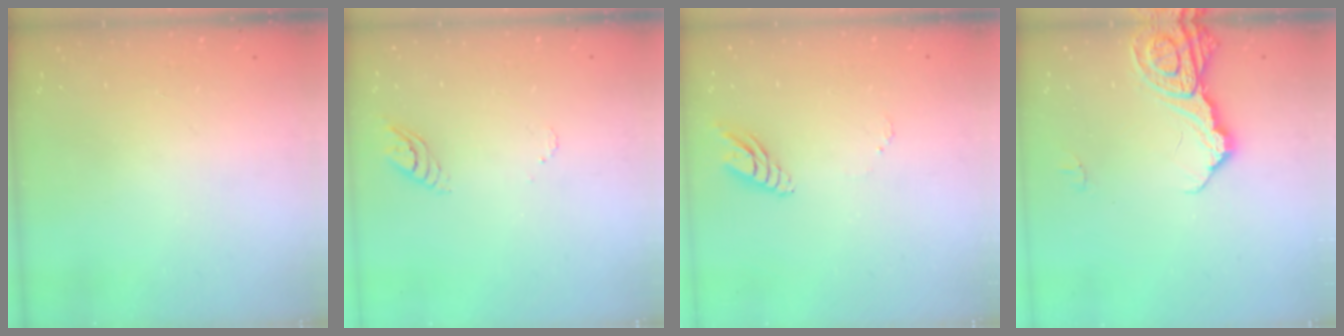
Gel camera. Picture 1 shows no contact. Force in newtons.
{"total": 3.7, "press": 3.6, "slide": 0.4}
{"total": 8.7, "press": 8.6, "slide": 1.1}
{"total": 13.2, "press": 13.1, "slide": 1.5}